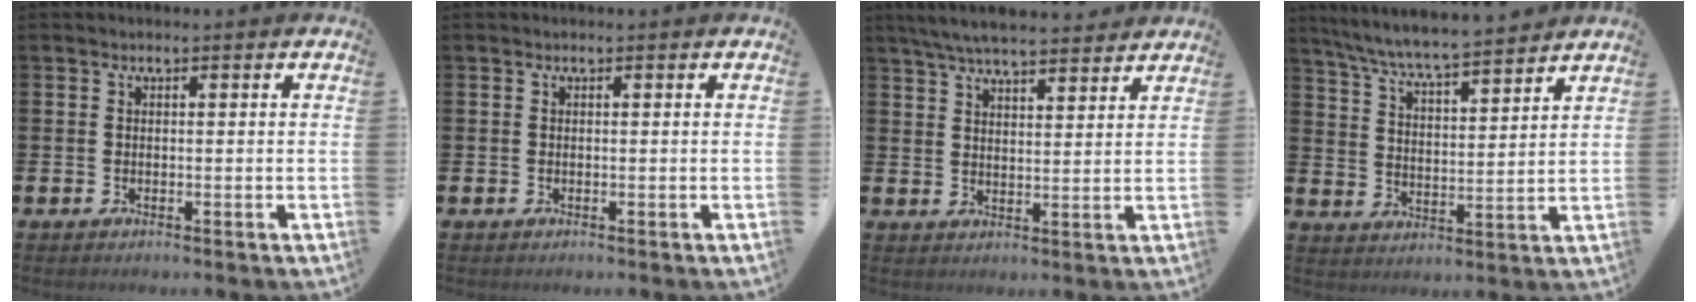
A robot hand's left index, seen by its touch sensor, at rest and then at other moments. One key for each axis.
{"total": 0.0}
{"total": 6.3, "fx": 6.0, "fy": 0.7, "fz": 1.7, "tx": -0.042, "ty": -0.025, "tz": 0.108}
{"total": 7.3, "fx": 7.0, "fy": 0.0, "fz": 1.9, "tx": -0.064, "ty": -0.049, "tz": 0.124}